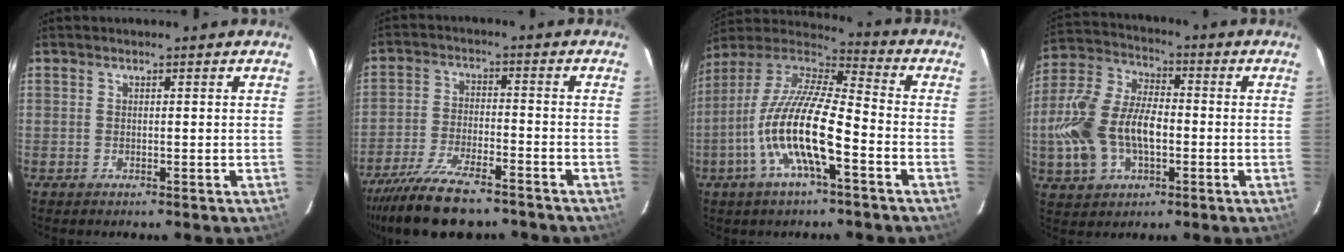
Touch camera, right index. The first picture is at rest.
{"total": 14.8, "force": [-12.0, 4.1, 7.7], "torque": [-0.169, -0.027, -0.205]}
{"total": 17.2, "force": [-6.1, 3.8, 15.6], "torque": [-0.299, -0.014, -0.124]}
{"total": 16.4, "force": [-2.9, 9.8, 12.9], "torque": [-0.290, 0.010, -0.050]}